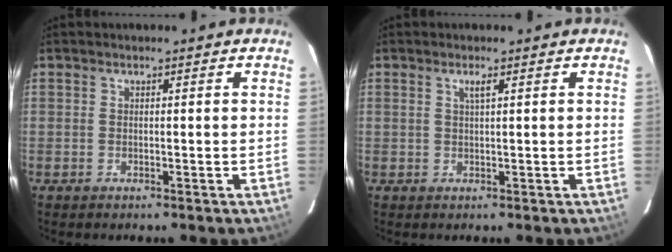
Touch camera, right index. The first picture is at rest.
{"total": 1.3, "force": [0.6, 0.0, 1.2], "torque": [-0.021, 0.001, 0.011]}